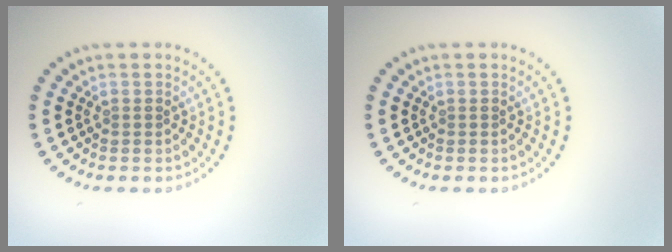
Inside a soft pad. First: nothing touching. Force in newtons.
{"total": 0.0}